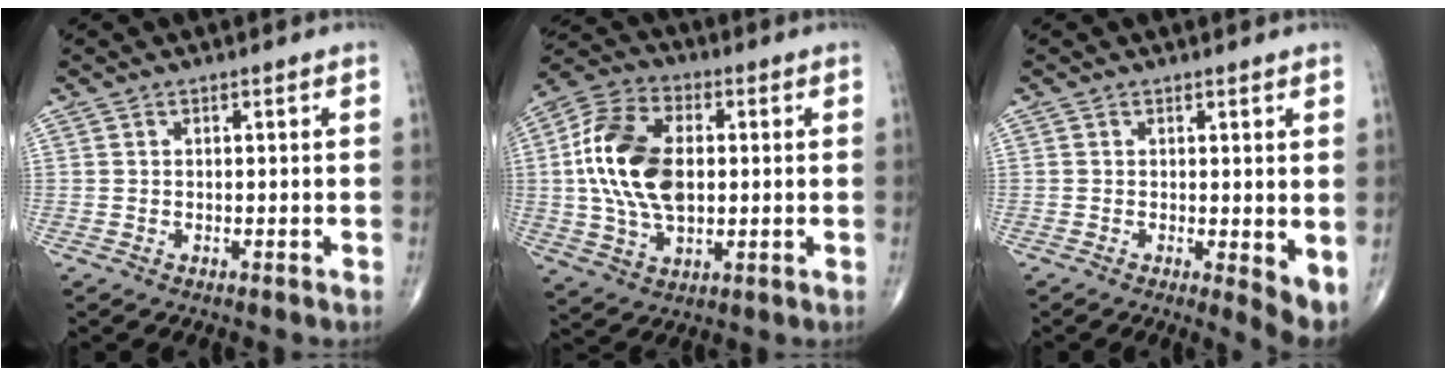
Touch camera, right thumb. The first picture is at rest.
{"total": 17.1, "force": [1.1, 10.3, 13.6], "torque": [-0.264, 0.011, 0.019]}
{"total": 4.3, "force": [0.1, 1.4, 4.0], "torque": [-0.058, -0.013, 0.001]}